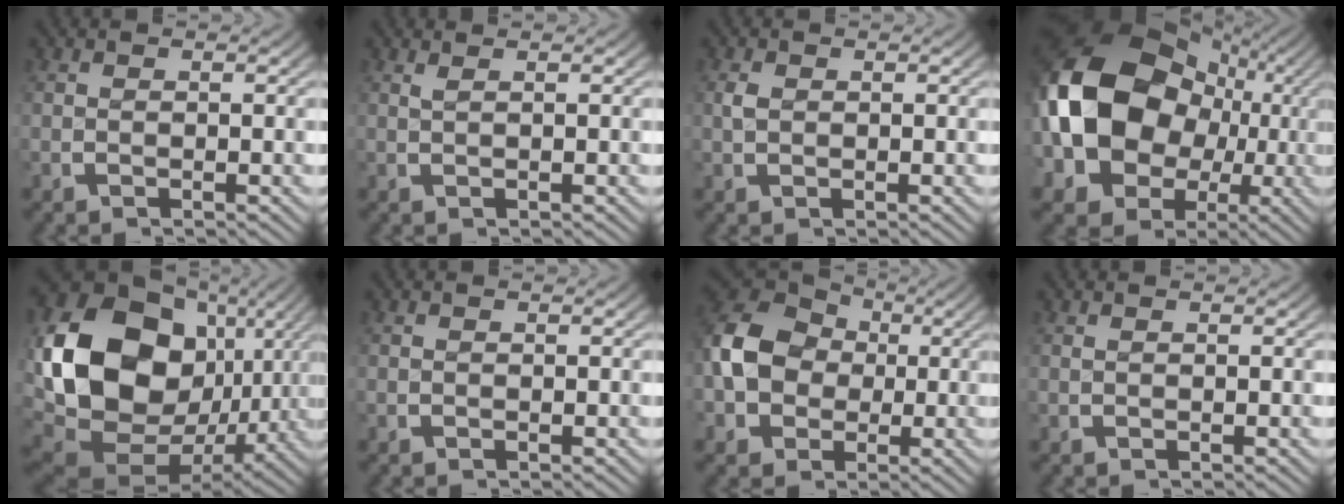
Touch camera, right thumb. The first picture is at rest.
{"total": 0.8, "force": [0.5, 0.0, 0.6], "torque": [-0.011, 0.000, 0.009]}
{"total": 1.1, "force": [0.1, 0.8, 0.7], "torque": [-0.018, 0.000, 0.003]}
{"total": 21.6, "force": [0.1, 16.3, 14.1], "torque": [-0.335, -0.063, 0.021]}
{"total": 24.5, "force": [-0.1, 17.5, 17.1], "torque": [-0.378, -0.069, 0.029]}
{"total": 0.0}
{"total": 8.6, "force": [0.7, 6.9, 5.0], "torque": [-0.135, -0.019, 0.020]}
{"total": 0.0}